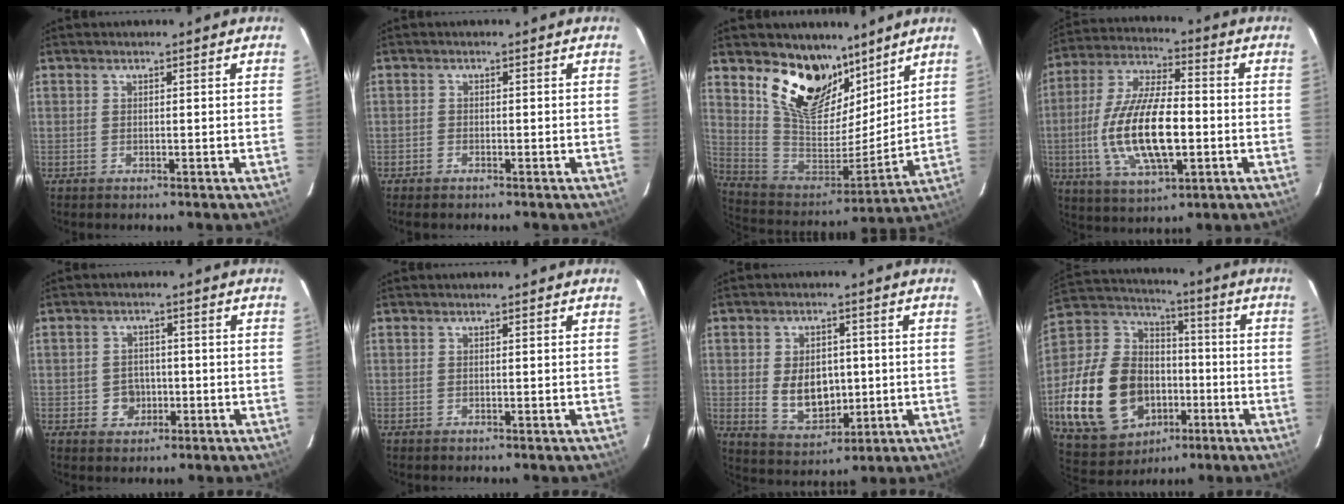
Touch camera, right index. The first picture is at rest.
{"total": 1.4, "force": [-1.2, 0.7, 0.3], "torque": [-0.014, 0.000, -0.025]}
{"total": 19.7, "force": [13.1, 10.3, 10.6], "torque": [-0.217, -0.013, 0.246]}
{"total": 17.4, "force": [-3.1, 6.5, 15.8], "torque": [-0.323, -0.006, -0.054]}
{"total": 4.1, "force": [-1.0, 3.8, 1.2], "torque": [-0.028, 0.011, -0.006]}
{"total": 0.0}
{"total": 8.9, "force": [-0.1, 6.1, 6.4], "torque": [-0.125, -0.003, 0.017]}
{"total": 25.6, "force": [-7.2, 18.3, 16.4], "torque": [-0.389, 0.016, -0.095]}